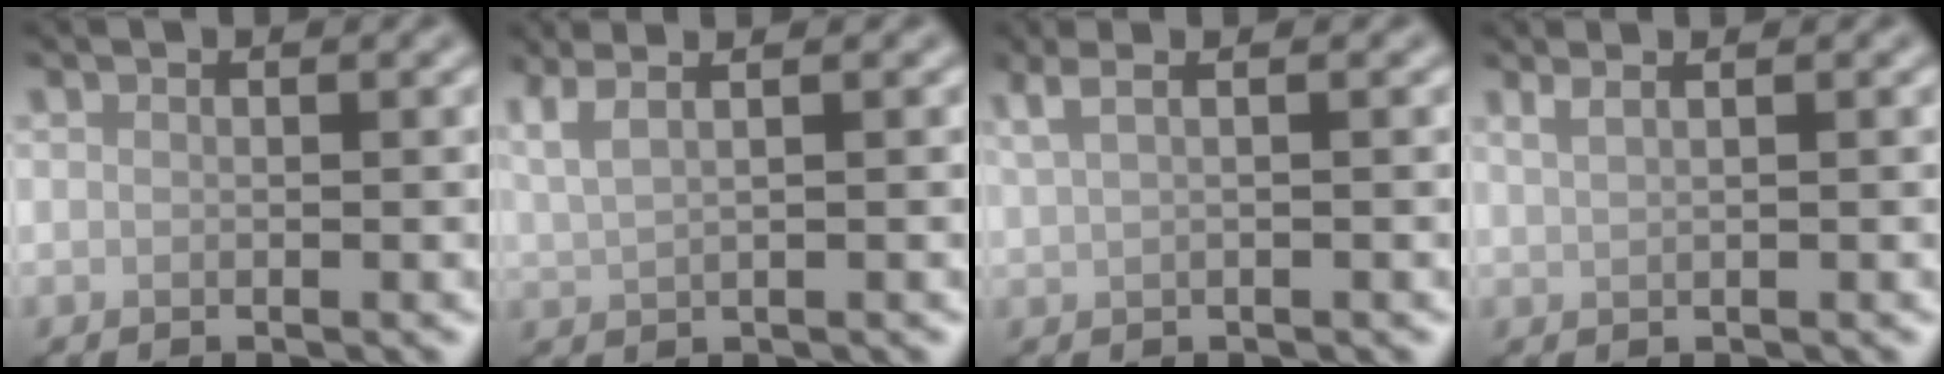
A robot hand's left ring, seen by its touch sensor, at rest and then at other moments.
{"total": 4.3, "force": [2.7, 1.7, 2.9], "torque": [-0.049, 0.029, 0.028]}
{"total": 3.4, "force": [1.9, 1.5, 2.5], "torque": [-0.034, 0.017, 0.010]}
{"total": 2.6, "force": [1.7, 1.1, 1.5], "torque": [-0.010, 0.005, 0.002]}